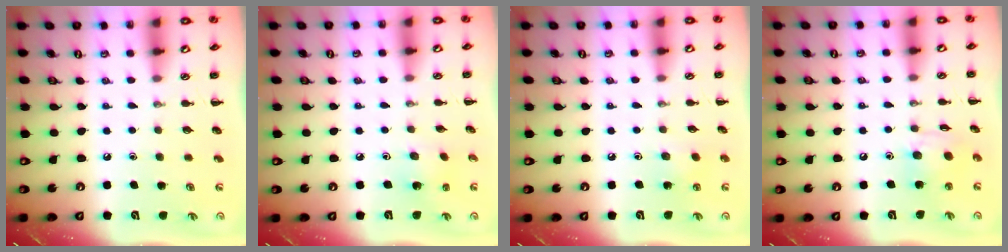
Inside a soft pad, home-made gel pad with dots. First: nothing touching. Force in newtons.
{"total": 2.1, "press": 1.9, "slide": 0.7}
{"total": 3.2, "press": 3.0, "slide": 0.9}
{"total": 8.9, "press": 8.8, "slide": 1.2}